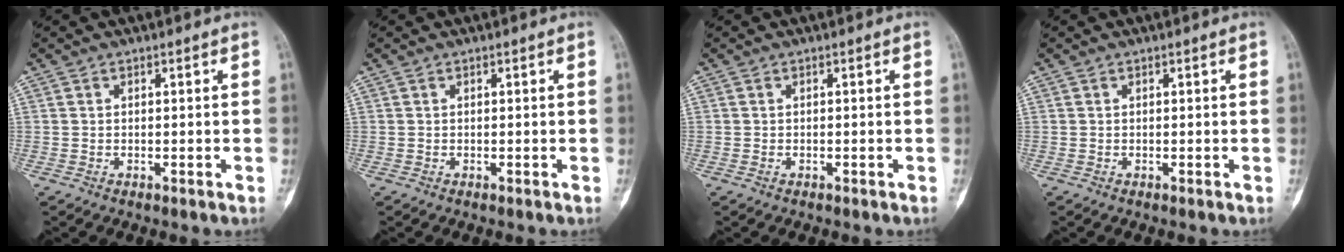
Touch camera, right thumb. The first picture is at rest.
{"total": 0.0}
{"total": 0.0}
{"total": 0.0}